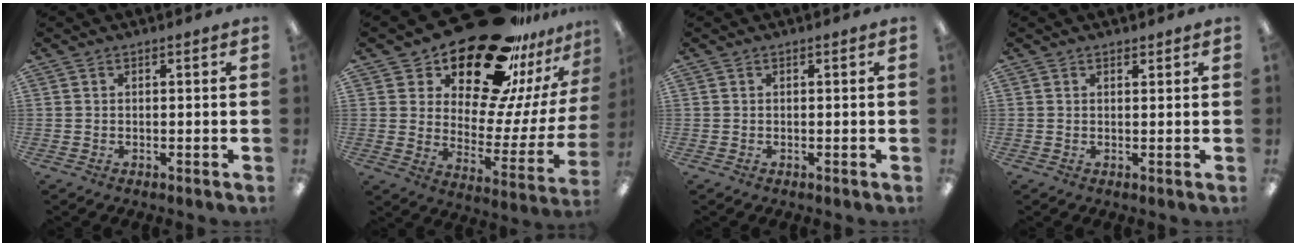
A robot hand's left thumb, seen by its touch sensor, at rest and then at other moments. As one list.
[{"total": 24.5, "force": [18.8, 10.2, 12.0], "torque": [-0.171, -0.139, 0.326]}, {"total": 0.0}, {"total": 1.1, "force": [1.0, 0.5, 0.3], "torque": [0.000, -0.004, 0.017]}]